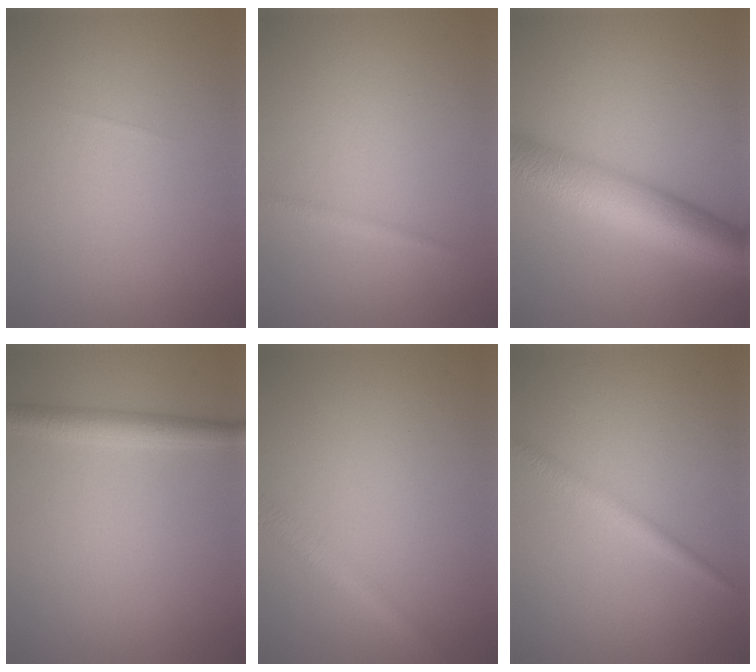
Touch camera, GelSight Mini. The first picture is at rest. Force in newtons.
{"total": 0.7, "press": 0.7, "slide": 0.0}
{"total": 9.1, "press": 9.1, "slide": 0.3}
{"total": 2.6, "press": 2.6, "slide": 0.1}
{"total": 1.9, "press": 1.9, "slide": 0.0}
{"total": 1.8, "press": 1.8, "slide": 0.0}